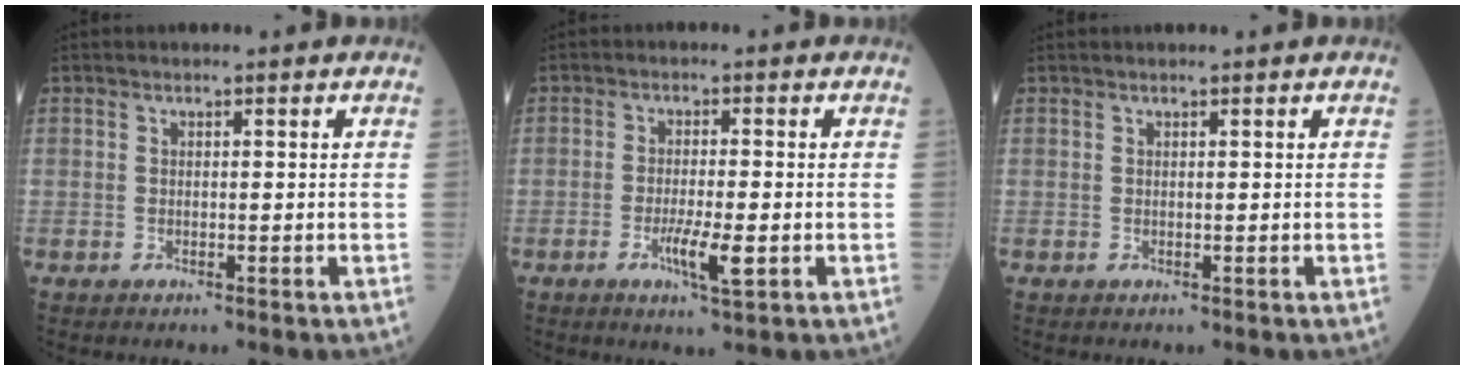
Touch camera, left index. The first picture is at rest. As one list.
[{"total": 4.7, "force": [-1.6, 0.5, 4.4], "torque": [-0.085, -0.007, -0.026]}, {"total": 0.6, "force": [0.6, -0.1, 0.2], "torque": [-0.003, 0.014, 0.014]}]